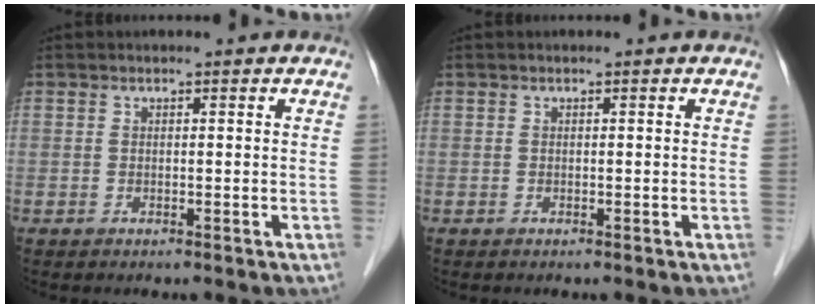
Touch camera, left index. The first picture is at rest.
{"total": 0.0}